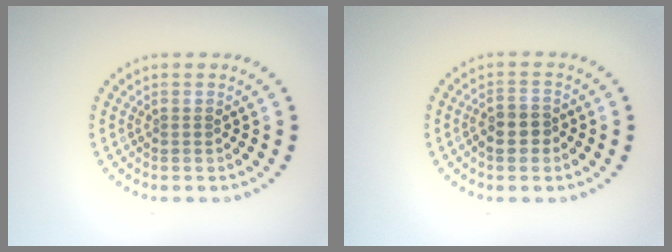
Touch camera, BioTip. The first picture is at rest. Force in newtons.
{"total": 2.6, "press": 2.4, "slide": 1.0}